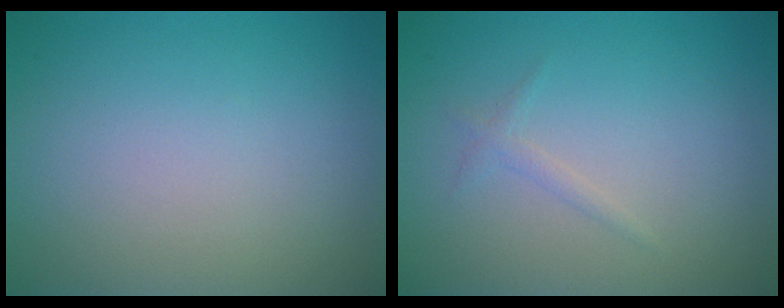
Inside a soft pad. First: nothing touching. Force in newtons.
{"total": 0.8, "press": 0.8, "slide": 0.1}